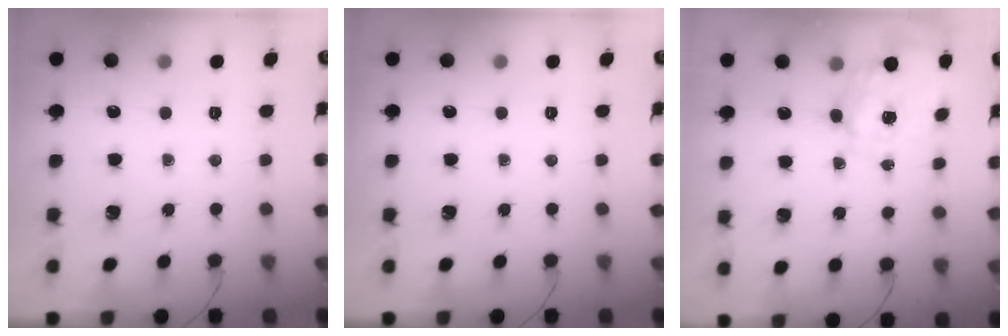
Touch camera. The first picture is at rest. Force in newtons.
{"total": 0.0}
{"total": 3.9, "press": 3.8, "slide": 0.9}